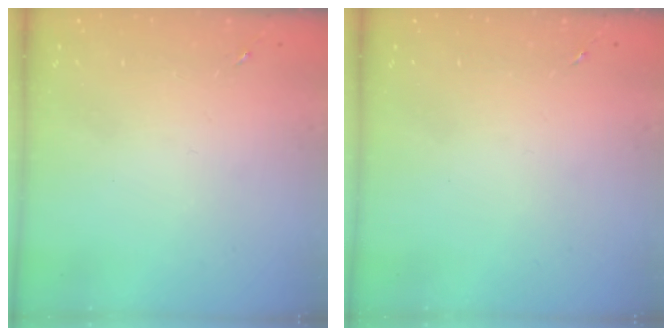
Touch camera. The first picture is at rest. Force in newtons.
{"total": 0.0}